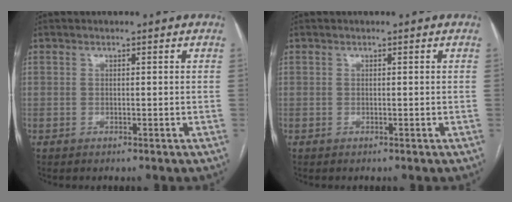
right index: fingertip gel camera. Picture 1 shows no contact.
{"total": 0.0}